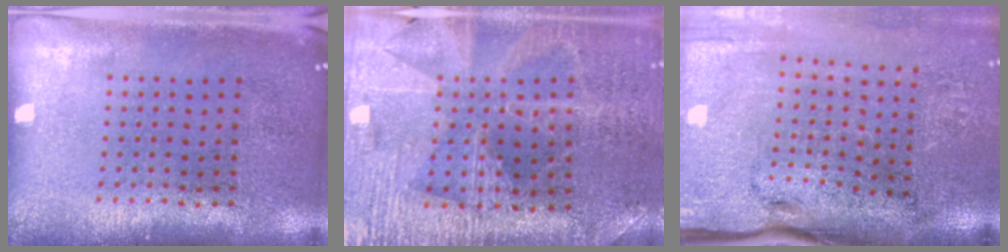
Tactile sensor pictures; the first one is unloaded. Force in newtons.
{"total": 3.0, "press": 3.0, "slide": 0.4}
{"total": 4.6, "press": 3.8, "slide": 2.5}